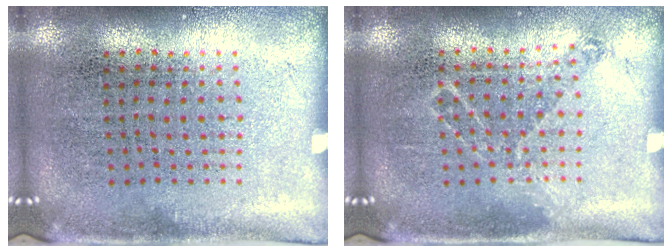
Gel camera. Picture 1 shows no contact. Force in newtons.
{"total": 1.0, "press": 0.9, "slide": 0.3}